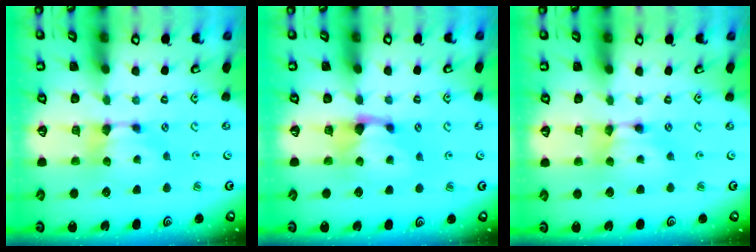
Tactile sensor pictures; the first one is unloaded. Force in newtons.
{"total": 1.2, "press": 0.3, "slide": 1.2}
{"total": 1.6, "press": 1.6, "slide": 0.2}